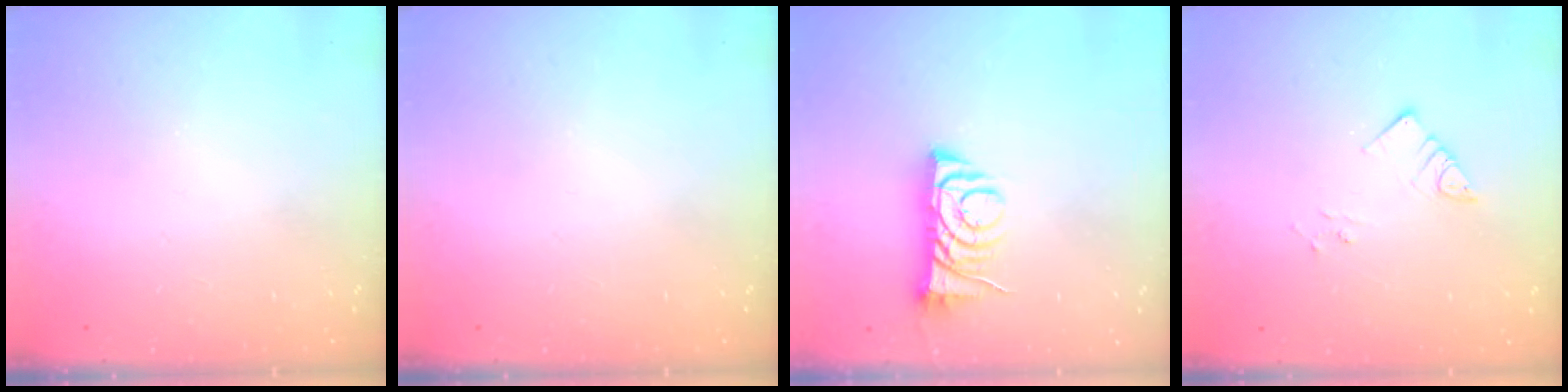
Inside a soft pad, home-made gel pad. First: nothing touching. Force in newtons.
{"total": 0.0}
{"total": 7.2, "press": 7.1, "slide": 0.7}
{"total": 3.6, "press": 3.6, "slide": 0.3}